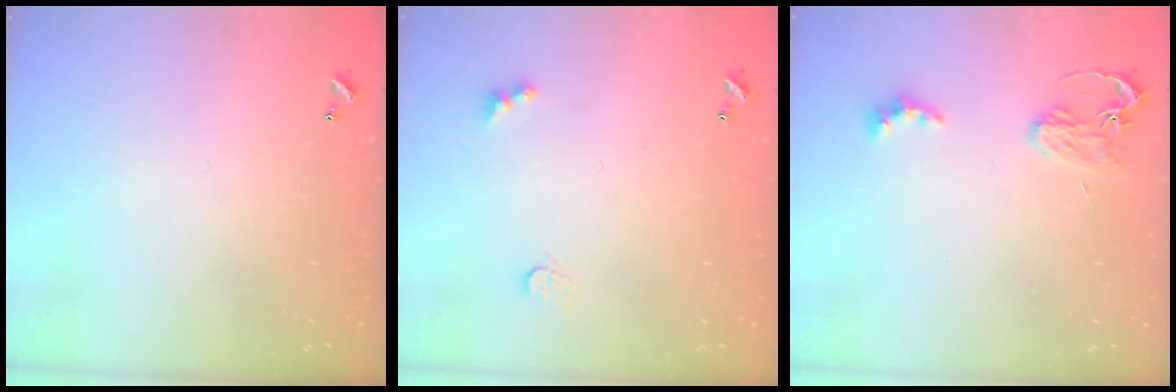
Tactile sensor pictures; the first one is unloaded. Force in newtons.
{"total": 2.9, "press": 2.8, "slide": 0.7}
{"total": 2.9, "press": 2.8, "slide": 0.6}